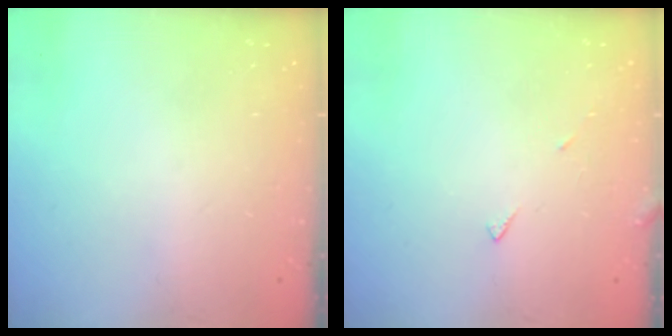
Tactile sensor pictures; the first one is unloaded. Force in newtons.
{"total": 5.2, "press": 5.2, "slide": 0.3}